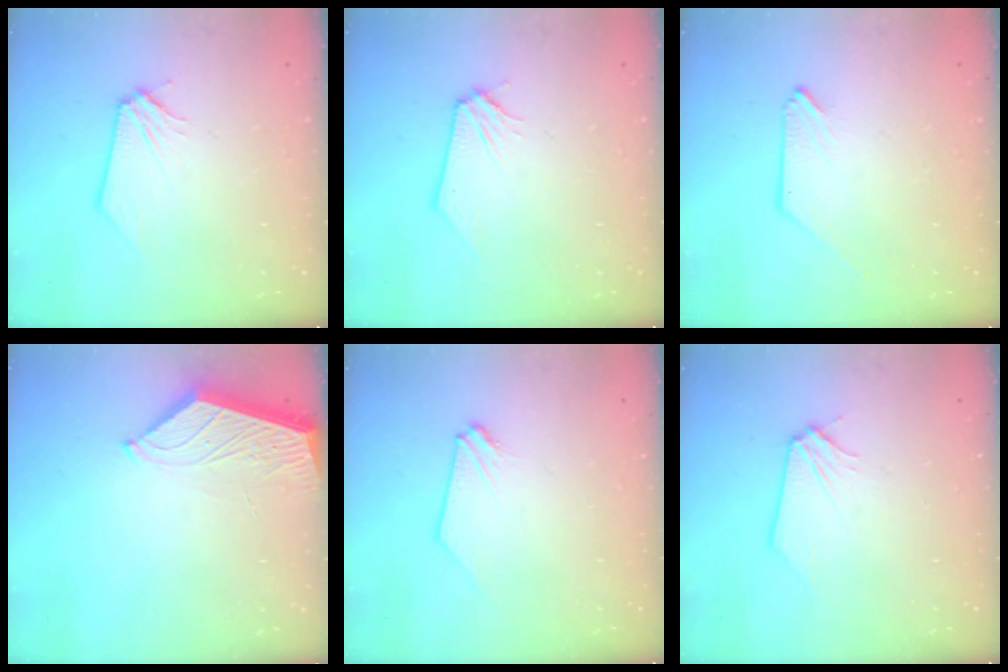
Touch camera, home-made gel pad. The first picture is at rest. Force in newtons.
{"total": 0.0}
{"total": 0.0}
{"total": 4.0, "press": 3.9, "slide": 0.4}
{"total": 0.0}
{"total": 0.0}